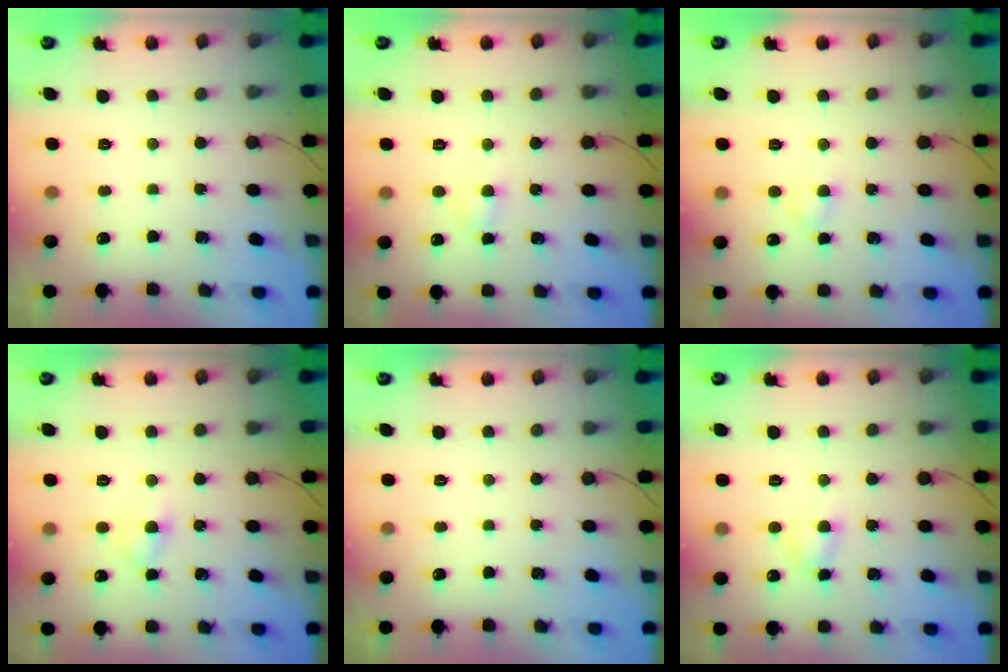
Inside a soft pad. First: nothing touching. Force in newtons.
{"total": 2.7, "press": 2.5, "slide": 1.1}
{"total": 2.4, "press": 2.1, "slide": 1.1}
{"total": 4.3, "press": 4.2, "slide": 1.3}
{"total": 0.0}
{"total": 3.0, "press": 2.8, "slide": 0.9}